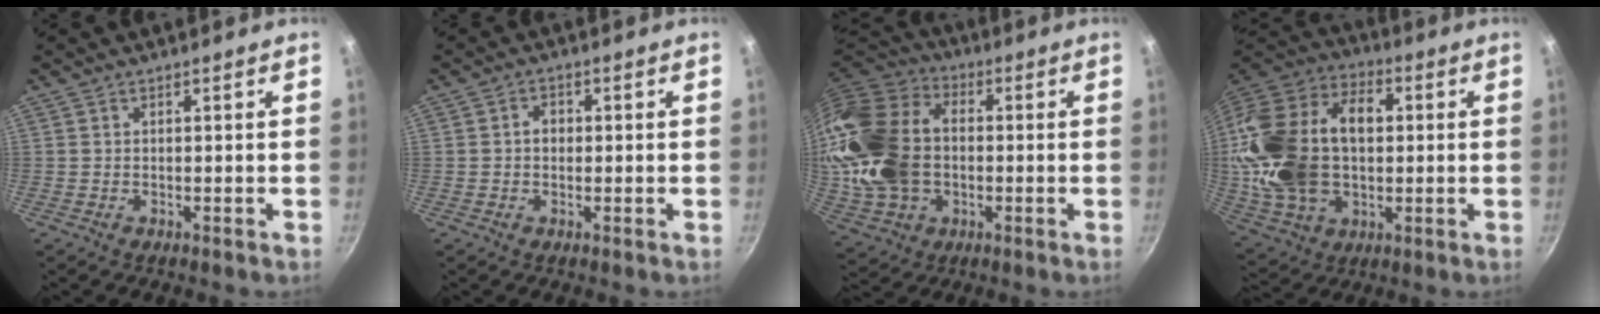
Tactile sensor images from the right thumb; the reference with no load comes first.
{"total": 2.3, "force": [0.0, 1.9, 1.3], "torque": [-0.008, 0.007, -0.002]}
{"total": 22.1, "force": [-0.4, 16.0, 15.3], "torque": [-0.290, 0.027, 0.000]}
{"total": 26.4, "force": [1.4, 17.8, 19.5], "torque": [-0.365, 0.033, 0.029]}